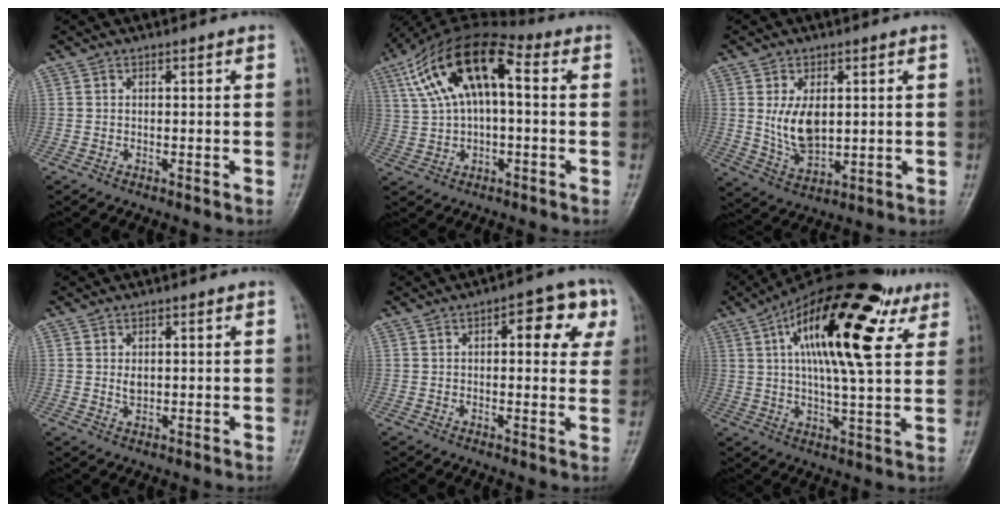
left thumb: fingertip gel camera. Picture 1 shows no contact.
{"total": 16.0, "force": [3.8, 7.8, 13.4], "torque": [-0.237, 0.040, 0.060]}
{"total": 8.7, "force": [1.3, 5.3, 6.8], "torque": [-0.107, -0.013, 0.037]}
{"total": 2.4, "force": [0.5, 1.5, 1.7], "torque": [-0.021, -0.003, 0.010]}
{"total": 9.9, "force": [3.2, 4.4, 8.2], "torque": [-0.066, 0.009, 0.030]}
{"total": 24.0, "force": [9.3, 8.6, 20.4], "torque": [-0.313, 0.000, 0.139]}